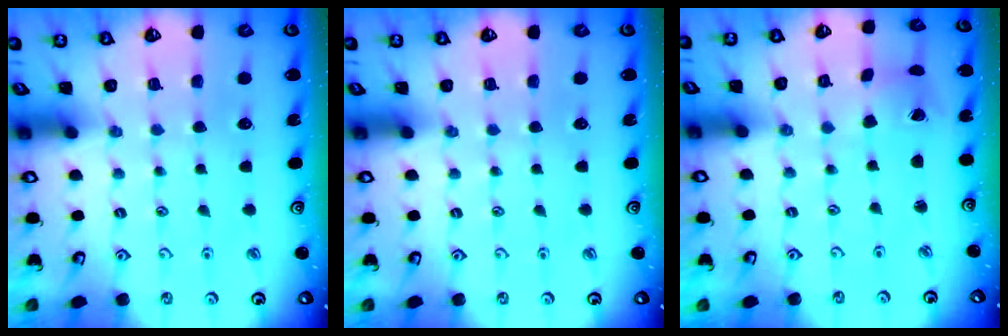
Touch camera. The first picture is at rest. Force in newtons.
{"total": 0.0}
{"total": 1.6, "press": 1.5, "slide": 0.3}